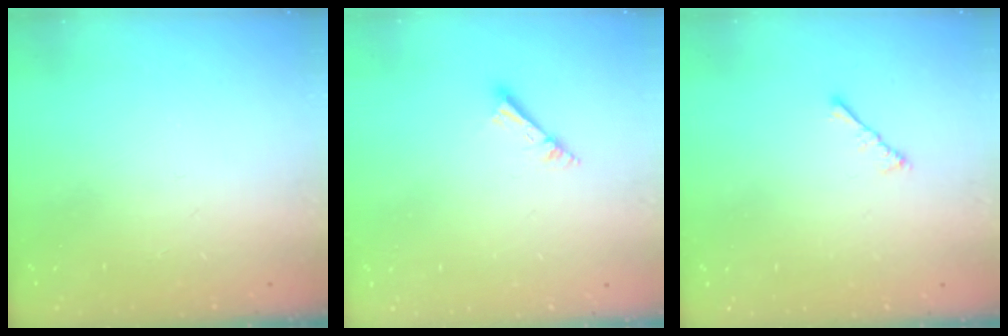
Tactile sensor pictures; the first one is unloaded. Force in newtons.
{"total": 3.8, "press": 3.8, "slide": 0.6}
{"total": 2.2, "press": 2.1, "slide": 0.5}